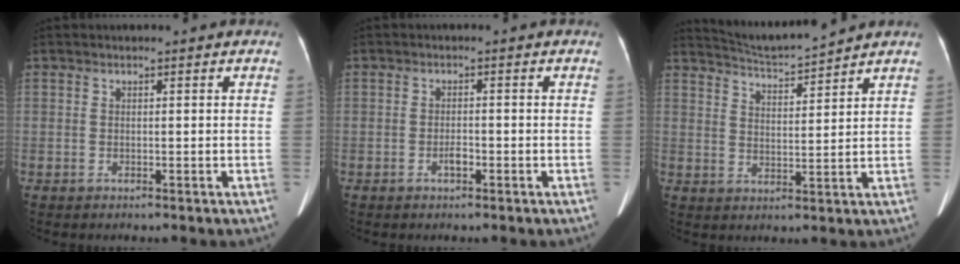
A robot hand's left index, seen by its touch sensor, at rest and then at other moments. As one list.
[{"total": 2.3, "force": [-2.1, 0.5, 0.8], "torque": [-0.015, 0.003, -0.030]}, {"total": 7.0, "force": [6.8, -1.1, 1.0], "torque": [-0.031, 0.002, 0.124]}]